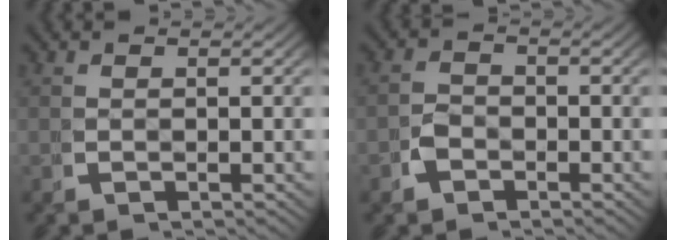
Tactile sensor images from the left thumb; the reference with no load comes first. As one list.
[{"total": 1.7, "force": [-1.1, 1.1, 0.6], "torque": [-0.014, -0.009, -0.020]}]